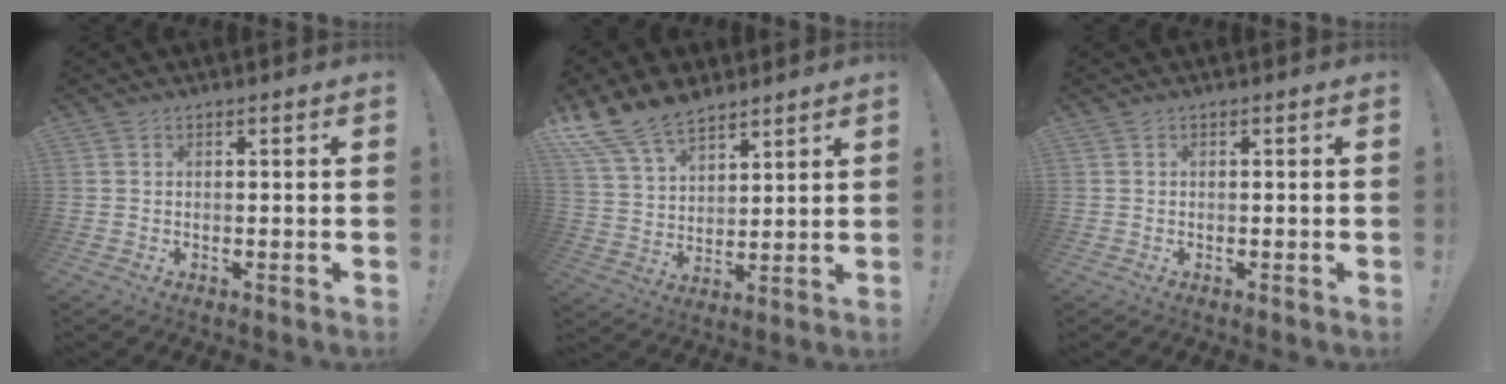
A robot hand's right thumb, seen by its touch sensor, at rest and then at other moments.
{"total": 14.2, "force": [10.9, 7.0, 5.8], "torque": [-0.116, -0.067, 0.208]}
{"total": 0.0}